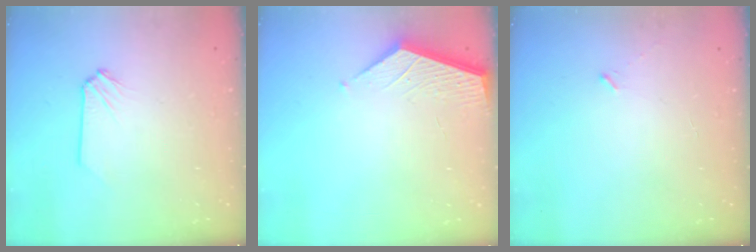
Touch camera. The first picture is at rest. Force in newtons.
{"total": 2.2, "press": 2.2, "slide": 0.2}
{"total": 1.6, "press": 1.6, "slide": 0.4}